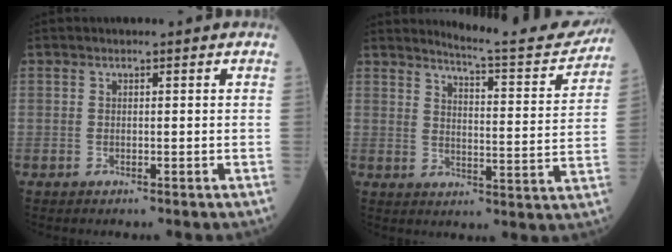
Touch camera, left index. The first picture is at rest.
{"total": 13.7, "force": [13.3, 0.3, 3.2], "torque": [-0.042, -0.059, 0.161]}